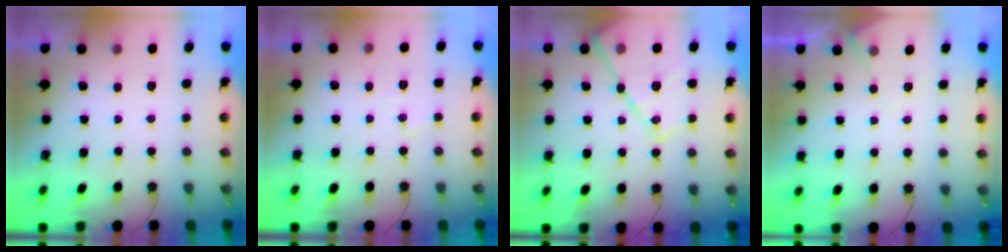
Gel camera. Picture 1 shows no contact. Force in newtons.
{"total": 5.4, "press": 5.3, "slide": 0.9}
{"total": 16.0, "press": 15.9, "slide": 1.5}
{"total": 5.6, "press": 5.6, "slide": 0.9}